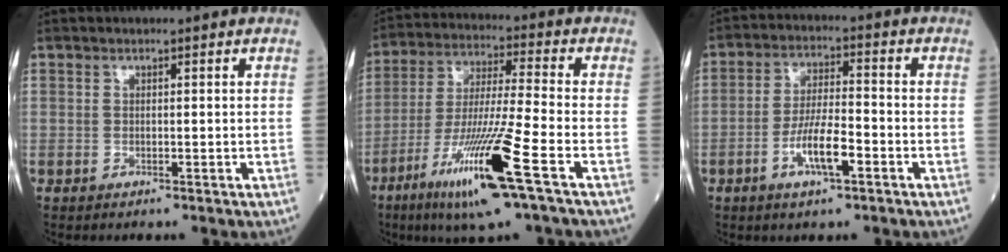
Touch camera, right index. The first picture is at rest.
{"total": 15.4, "force": [-7.5, -0.6, 13.4], "torque": [-0.271, -0.033, -0.138]}
{"total": 7.3, "force": [-3.1, 1.5, 6.5], "torque": [-0.123, 0.001, -0.056]}